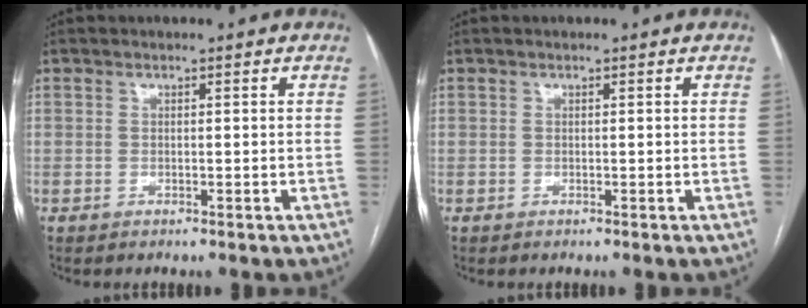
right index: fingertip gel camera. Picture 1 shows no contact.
{"total": 0.0}